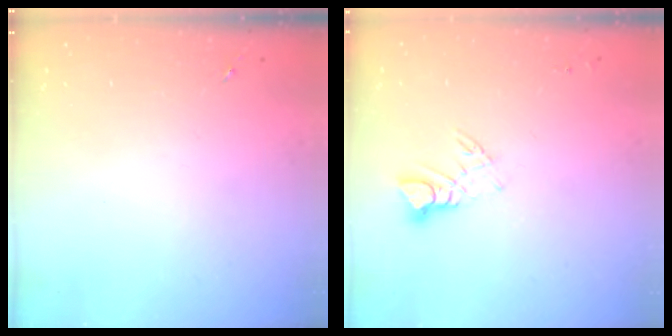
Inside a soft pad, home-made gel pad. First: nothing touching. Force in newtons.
{"total": 5.0, "press": 5.0, "slide": 0.3}